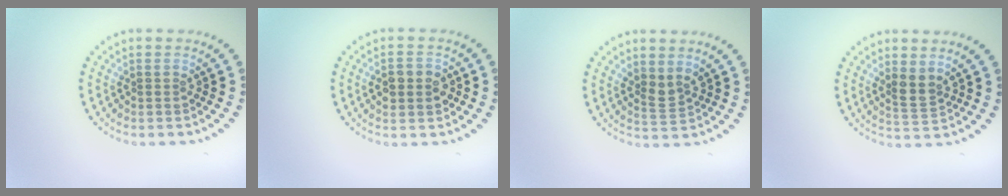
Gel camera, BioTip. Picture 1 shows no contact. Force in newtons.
{"total": 2.9, "press": 2.9, "slide": 0.1}
{"total": 1.9, "press": 1.4, "slide": 1.2}
{"total": 2.1, "press": 1.8, "slide": 1.0}